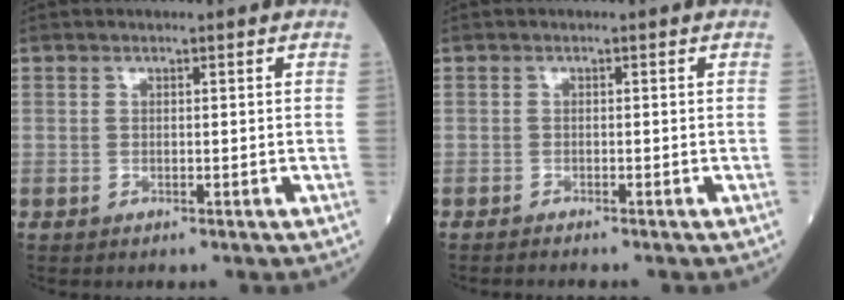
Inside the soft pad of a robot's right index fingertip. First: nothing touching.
{"total": 1.6, "force": [-1.4, -0.1, 0.7], "torque": [-0.013, -0.001, -0.018]}